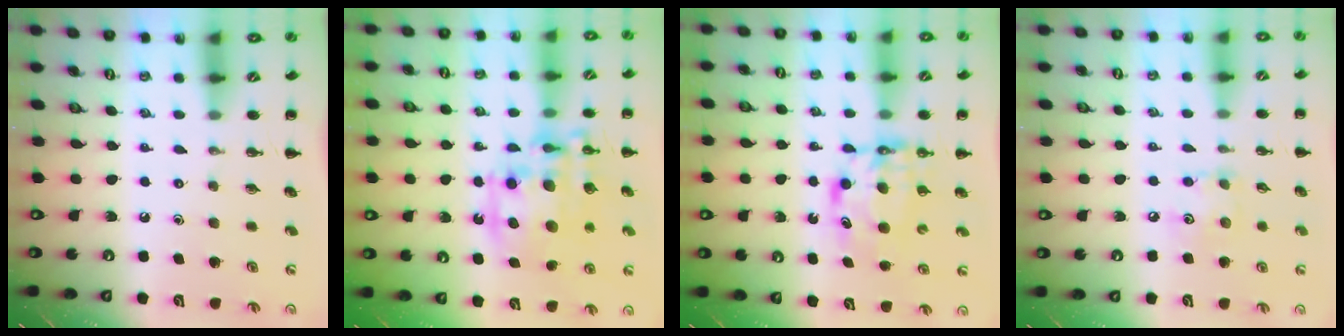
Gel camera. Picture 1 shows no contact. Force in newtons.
{"total": 15.7, "press": 15.4, "slide": 3.3}
{"total": 8.3, "press": 8.2, "slide": 1.1}
{"total": 6.2, "press": 6.2, "slide": 0.8}